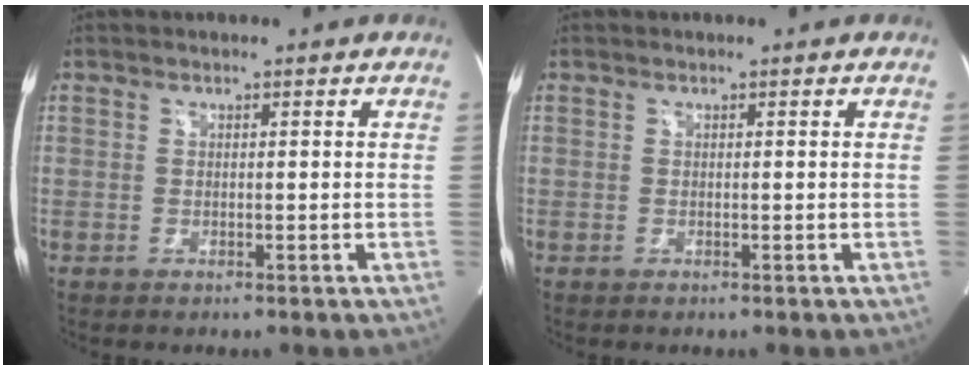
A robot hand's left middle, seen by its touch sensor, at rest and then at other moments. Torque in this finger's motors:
{"motor_torque": [0.00, 0.00, 0.00, 0.00]}